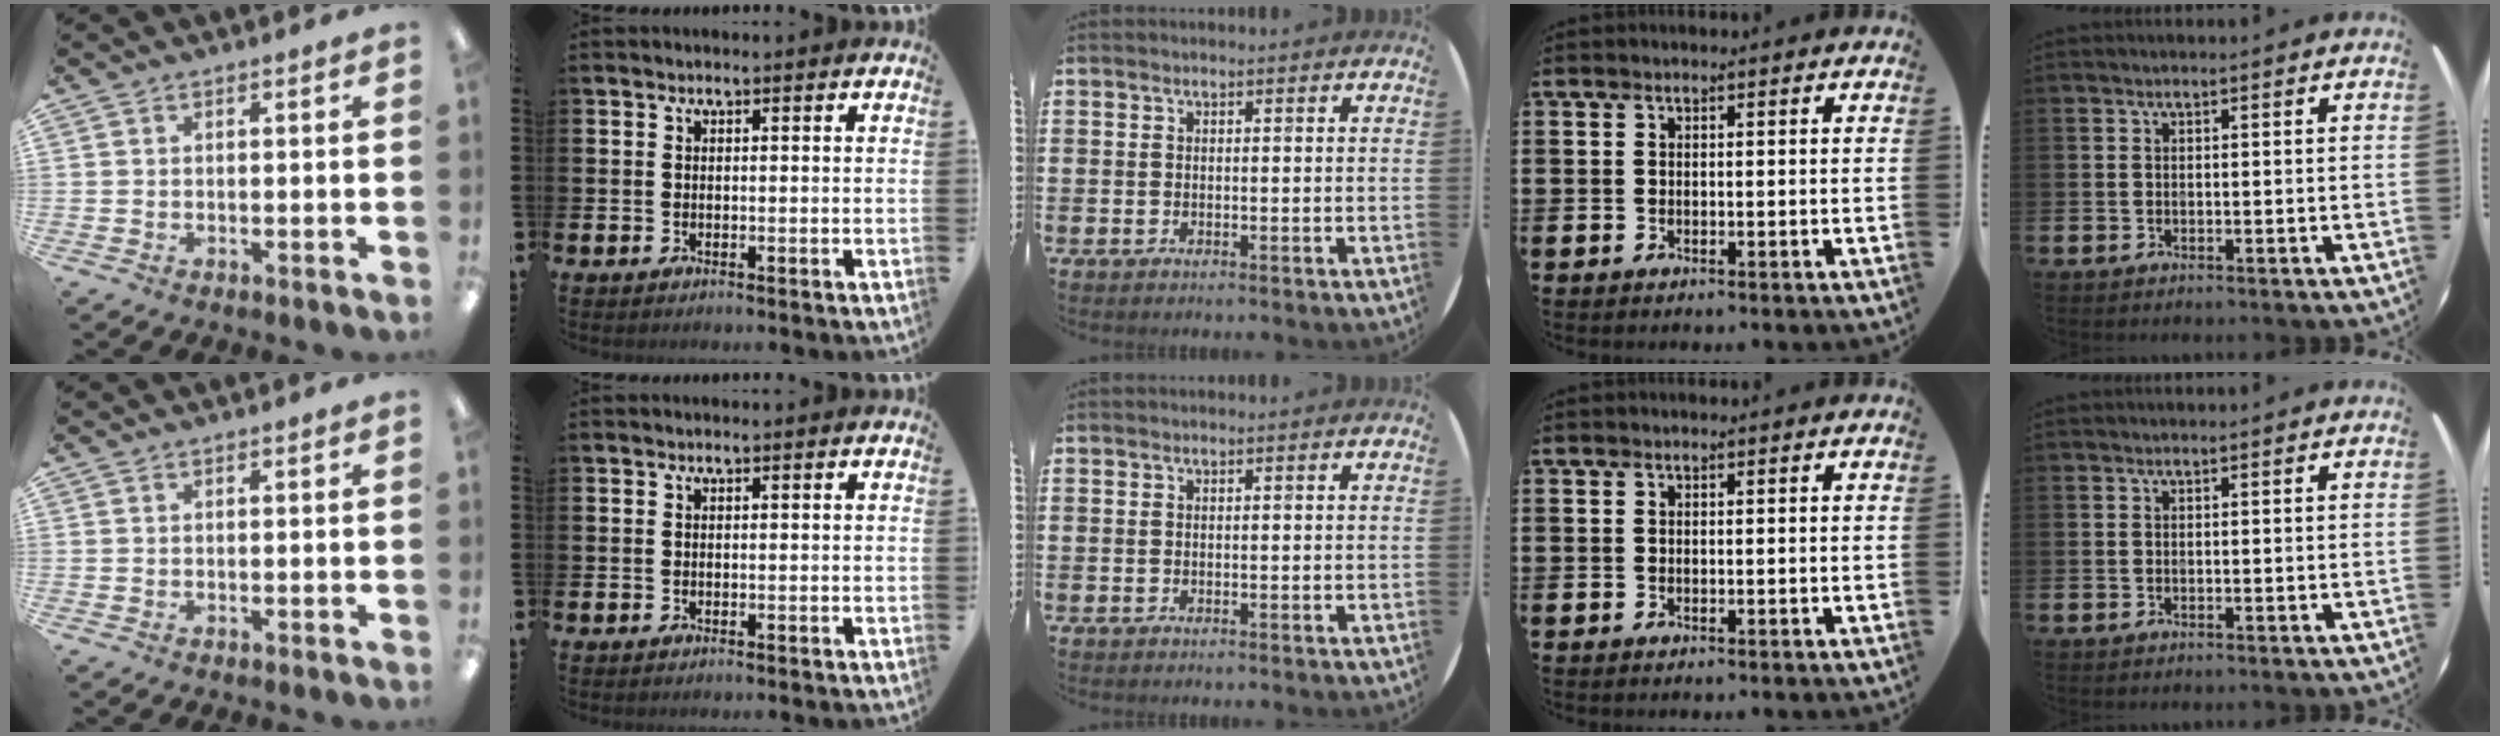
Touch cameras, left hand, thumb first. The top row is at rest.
{}